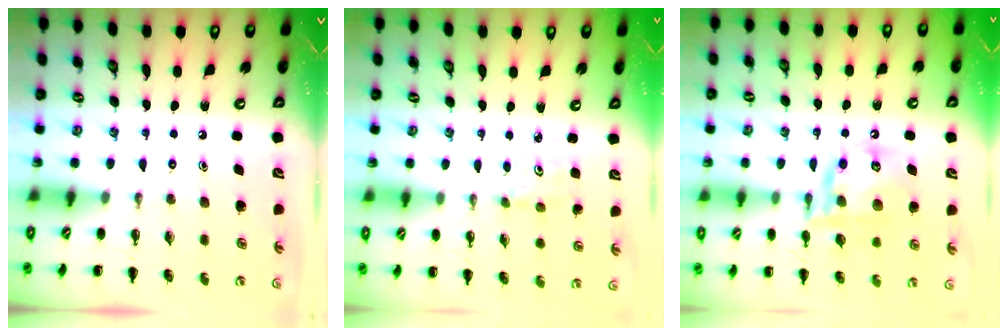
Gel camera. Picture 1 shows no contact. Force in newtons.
{"total": 1.8, "press": 1.7, "slide": 0.6}
{"total": 16.3, "press": 16.1, "slide": 2.5}